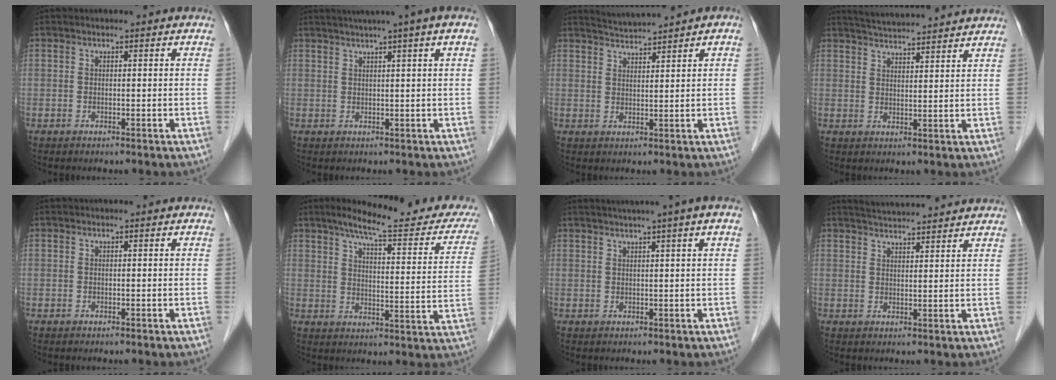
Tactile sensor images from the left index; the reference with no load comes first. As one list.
[{"total": 6.8, "force": [4.6, -1.2, 4.9], "torque": [-0.069, 0.027, 0.061]}, {"total": 3.2, "force": [3.0, -0.8, 0.4], "torque": [-0.012, 0.009, 0.061]}, {"total": 11.1, "force": [10.5, 0.2, 3.6], "torque": [-0.066, 0.026, 0.146]}, {"total": 0.0}, {"total": 20.0, "force": [16.9, 3.3, 10.1], "torque": [-0.123, -0.019, 0.205]}, {"total": 6.5, "force": [4.4, -1.2, 4.6], "torque": [-0.064, 0.025, 0.058]}, {"total": 9.0, "force": [8.6, 0.2, 2.7], "torque": [-0.048, 0.026, 0.119]}]